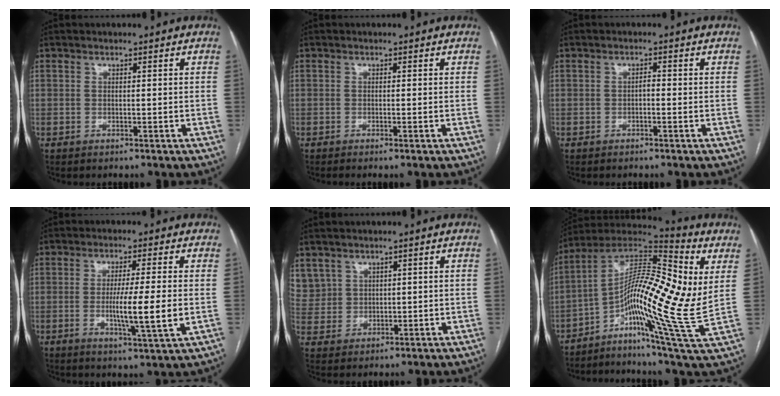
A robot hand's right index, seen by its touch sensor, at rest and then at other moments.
{"total": 0.8, "force": [-0.4, -0.1, 0.7], "torque": [-0.015, 0.000, -0.006]}
{"total": 0.9, "force": [-0.3, 0.4, 0.8], "torque": [-0.012, 0.004, -0.007]}
{"total": 8.6, "force": [-1.1, -0.5, 8.5], "torque": [-0.146, -0.022, -0.021]}
{"total": 7.0, "force": [3.8, 5.8, 1.0], "torque": [-0.037, 0.021, 0.094]}
{"total": 20.3, "force": [1.0, 2.7, 20.1], "torque": [-0.362, 0.033, -0.001]}